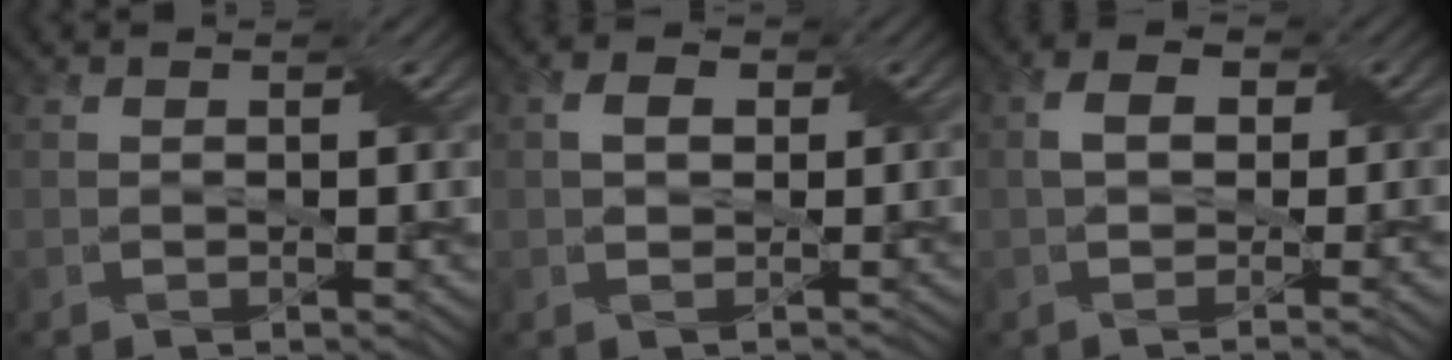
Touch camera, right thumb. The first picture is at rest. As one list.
[{"total": 2.8, "force": [0.0, 2.3, 1.5], "torque": [-0.031, -0.002, 0.001]}, {"total": 3.6, "force": [-0.7, 1.9, 3.0], "torque": [-0.049, -0.001, -0.015]}]